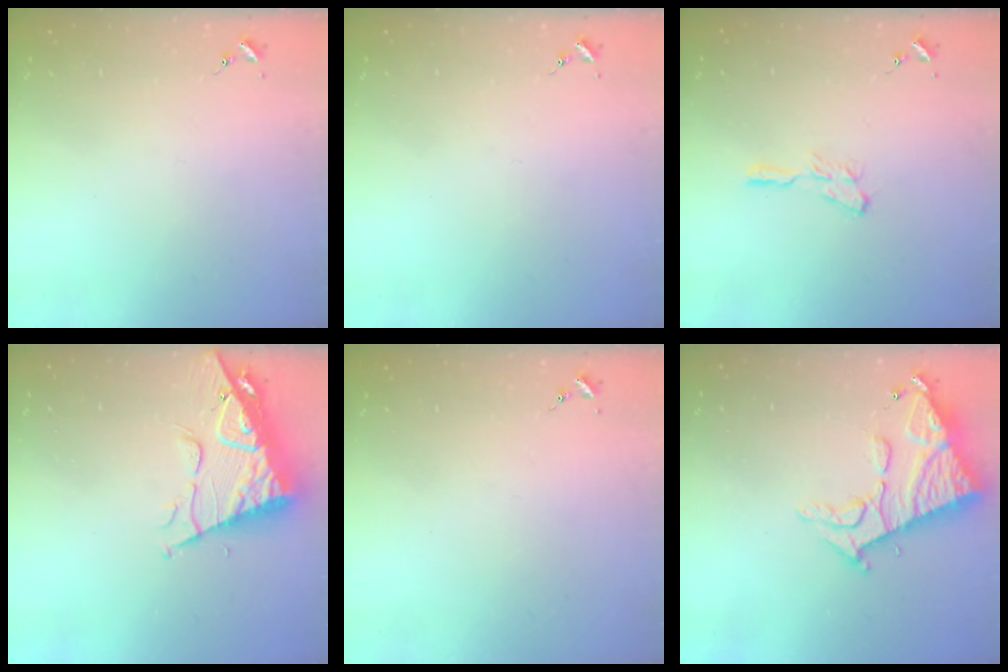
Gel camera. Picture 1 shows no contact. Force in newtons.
{"total": 0.0}
{"total": 5.6, "press": 5.6, "slide": 0.7}
{"total": 12.4, "press": 12.3, "slide": 1.3}
{"total": 0.0}
{"total": 14.4, "press": 14.3, "slide": 1.4}